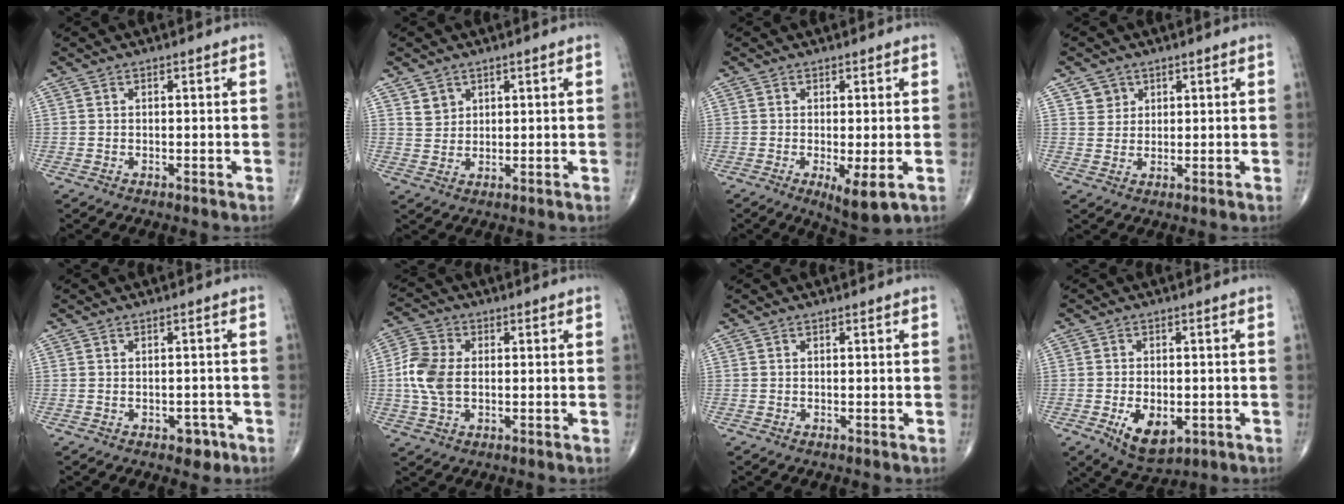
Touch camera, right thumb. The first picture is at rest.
{"total": 2.9, "force": [1.8, 2.2, 0.5], "torque": [0.009, -0.015, 0.035]}
{"total": 5.8, "force": [-1.6, 1.6, 5.3], "torque": [-0.088, -0.020, -0.022]}
{"total": 3.2, "force": [1.7, 2.7, 0.2], "torque": [0.018, -0.009, 0.025]}
{"total": 2.7, "force": [-1.5, 1.7, 1.5], "torque": [-0.007, 0.010, -0.015]}
{"total": 8.4, "force": [-0.1, 5.5, 6.3], "torque": [-0.139, 0.013, -0.006]}
{"total": 0.0}
{"total": 8.3, "force": [-2.5, 4.7, 6.3], "torque": [-0.090, -0.004, -0.029]}